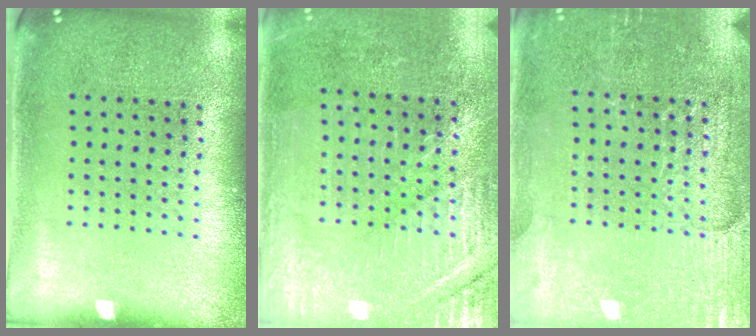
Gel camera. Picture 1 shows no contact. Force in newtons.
{"total": 2.9, "press": 2.9, "slide": 0.3}
{"total": 3.1, "press": 3.1, "slide": 0.3}